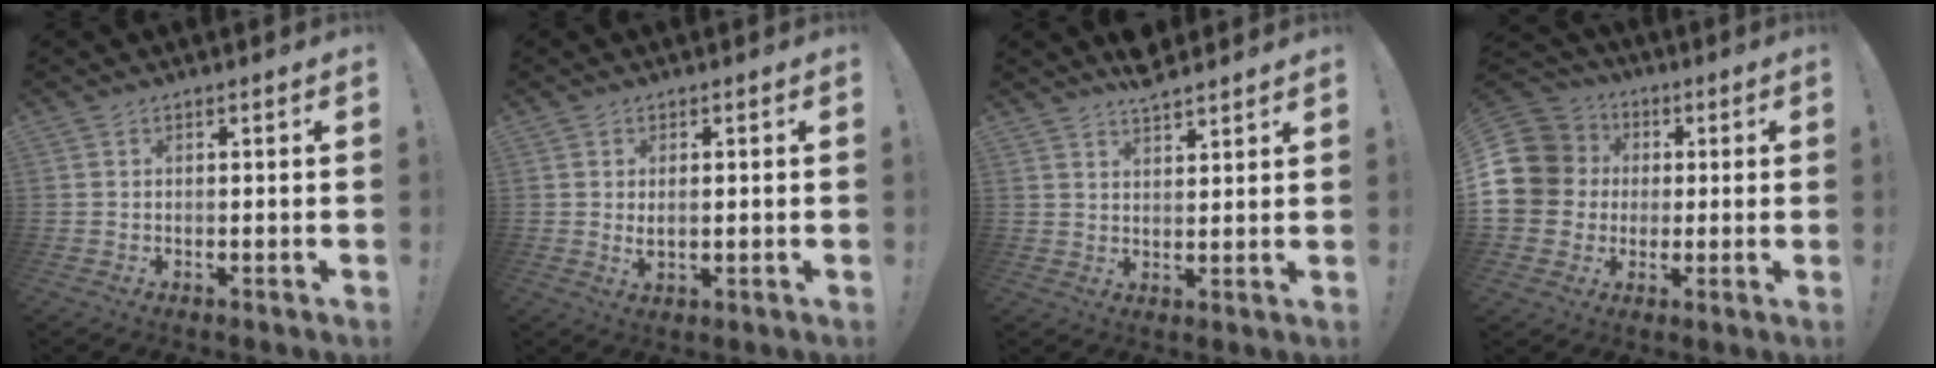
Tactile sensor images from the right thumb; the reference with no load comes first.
{"total": 2.5, "force": [1.2, 1.1, 1.9], "torque": [-0.022, -0.006, 0.020]}
{"total": 5.4, "force": [5.0, 1.4, 1.6], "torque": [-0.017, -0.029, 0.090]}
{"total": 14.9, "force": [2.3, 13.4, 6.1], "torque": [-0.108, 0.004, 0.060]}